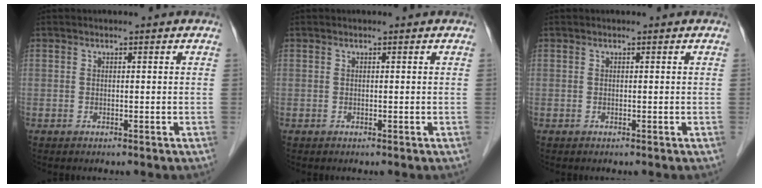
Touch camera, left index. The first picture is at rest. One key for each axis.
{"total": 0.0}
{"total": 0.0}